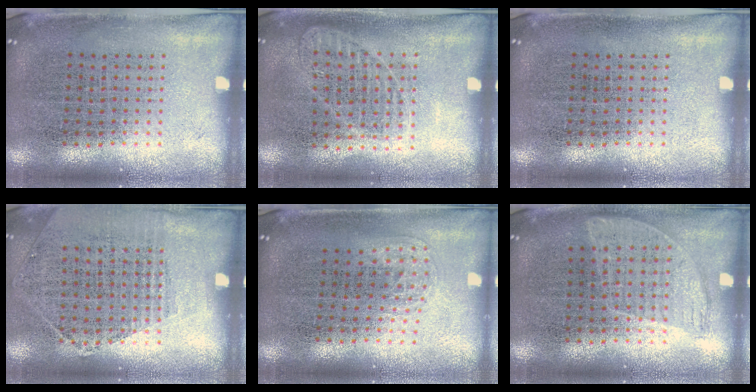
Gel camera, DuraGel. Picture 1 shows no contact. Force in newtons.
{"total": 1.1, "press": 1.1, "slide": 0.2}
{"total": 0.0}
{"total": 1.2, "press": 1.0, "slide": 0.6}
{"total": 1.0, "press": 0.7, "slide": 0.7}
{"total": 0.9, "press": 0.8, "slide": 0.5}